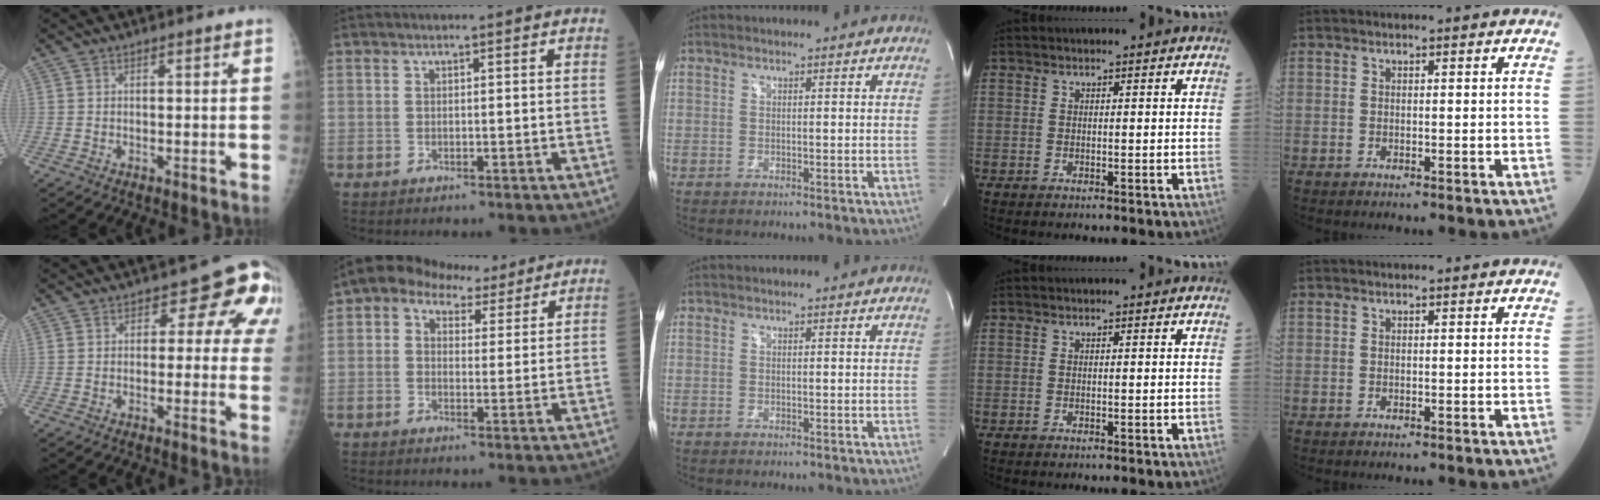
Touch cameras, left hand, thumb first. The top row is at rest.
{"thumb": {"total": 10.1, "force": [2.6, 6.3, 7.5], "torque": [-0.025, 0.007, 0.015]}, "index": {"total": 6.8, "force": [4.5, 4.4, 2.7], "torque": [-0.044, 0.040, 0.072]}}